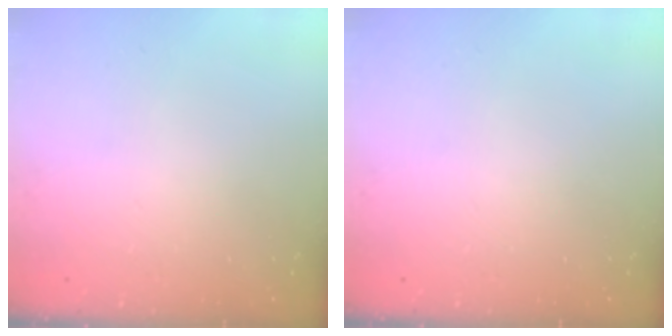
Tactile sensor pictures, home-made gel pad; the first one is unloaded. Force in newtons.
{"total": 0.0}